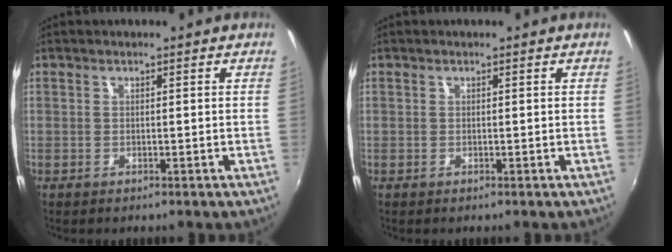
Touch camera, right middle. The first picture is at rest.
{"total": 0.0}